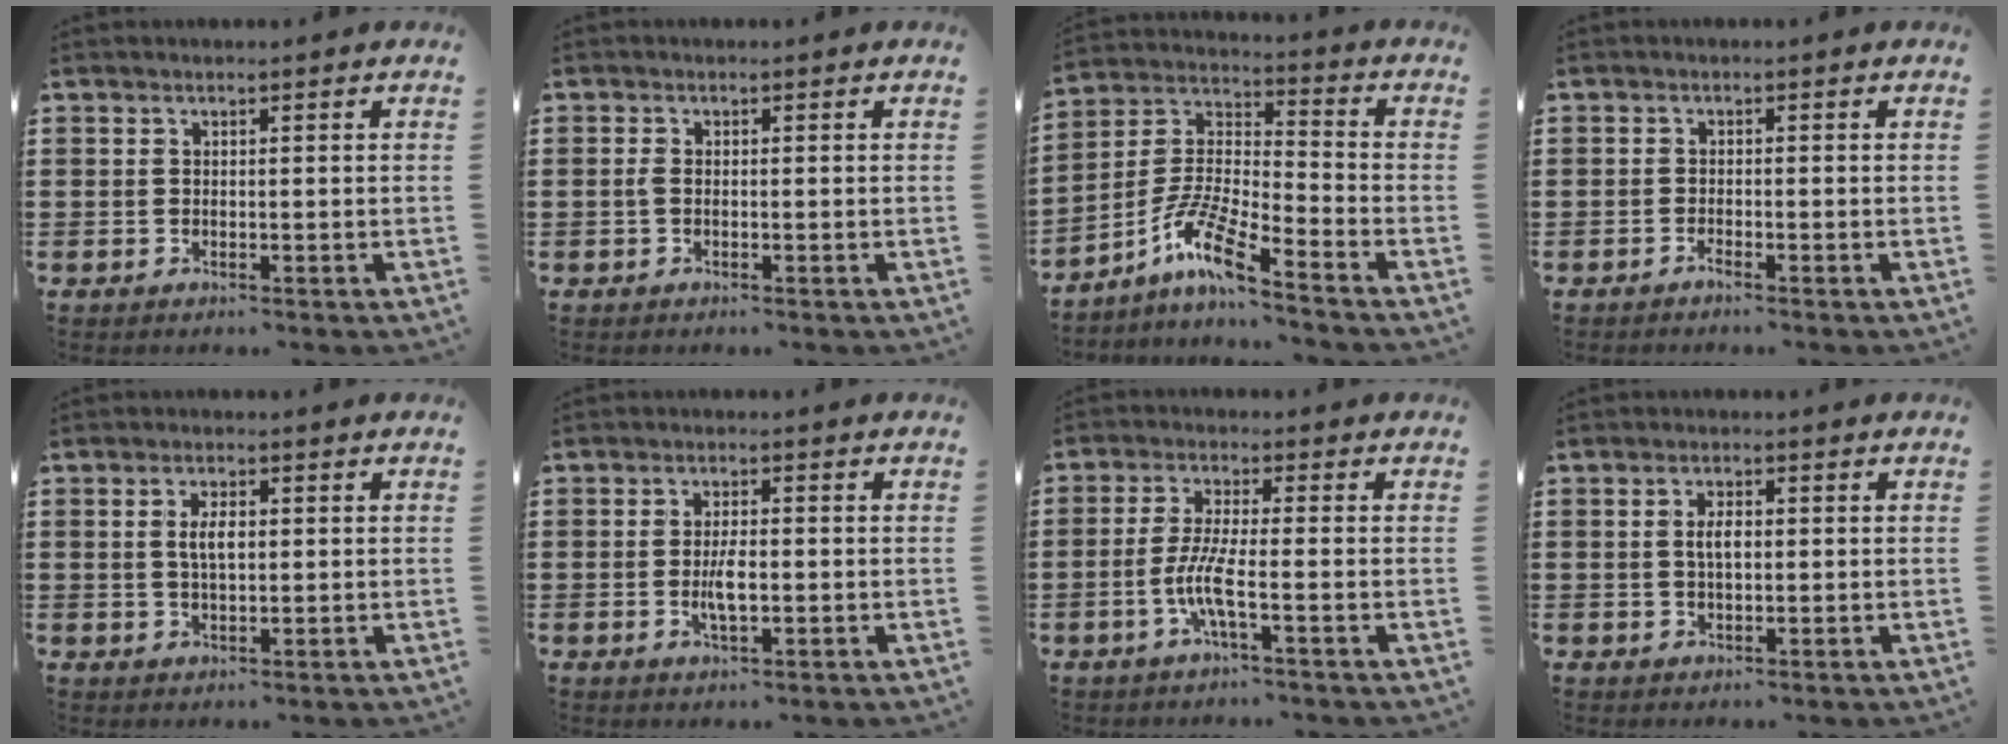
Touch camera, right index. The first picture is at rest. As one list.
[{"total": 1.0, "force": [-0.3, 0.3, 0.9], "torque": [-0.026, -0.005, -0.007]}, {"total": 9.2, "force": [-6.6, 1.4, 6.3], "torque": [-0.149, -0.013, -0.135]}, {"total": 1.0, "force": [-0.9, -0.1, 0.4], "torque": [-0.009, -0.003, -0.016]}, {"total": 3.6, "force": [0.4, 1.4, 3.3], "torque": [-0.066, 0.005, 0.005]}, {"total": 4.0, "force": [-0.6, 1.3, 3.7], "torque": [-0.074, -0.002, -0.013]}, {"total": 5.8, "force": [-2.0, 0.6, 5.4], "torque": [-0.128, -0.015, -0.049]}, {"total": 2.9, "force": [0.2, 1.1, 2.6], "torque": [-0.052, 0.004, 0.001]}]